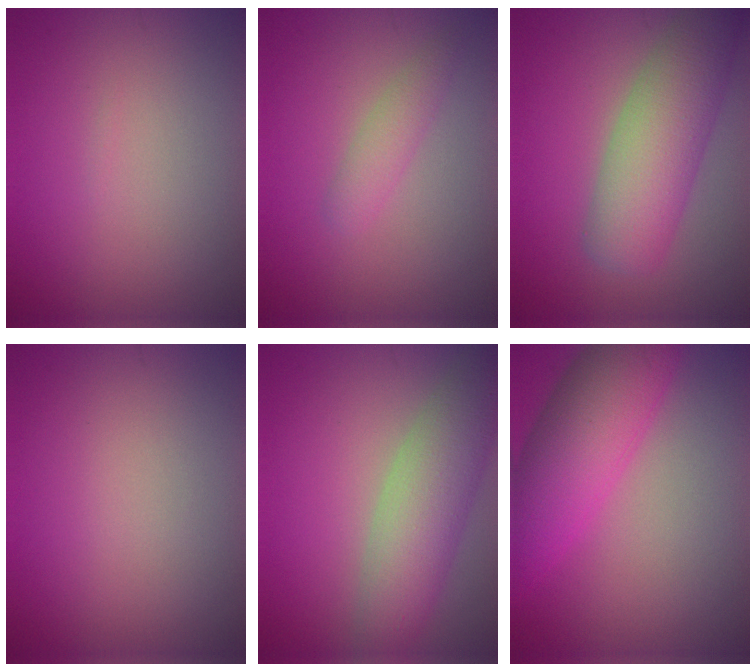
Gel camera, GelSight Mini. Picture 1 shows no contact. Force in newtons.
{"total": 1.9, "press": 1.9, "slide": 0.0}
{"total": 7.2, "press": 7.2, "slide": 0.3}
{"total": 0.0}
{"total": 6.3, "press": 6.3, "slide": 0.4}
{"total": 8.2, "press": 8.2, "slide": 0.1}